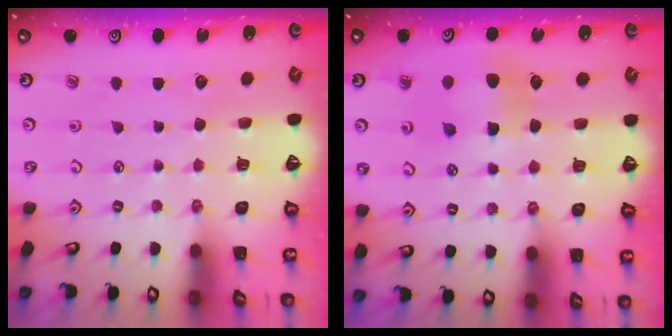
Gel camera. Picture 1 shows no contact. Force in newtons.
{"total": 6.7, "press": 6.7, "slide": 0.8}